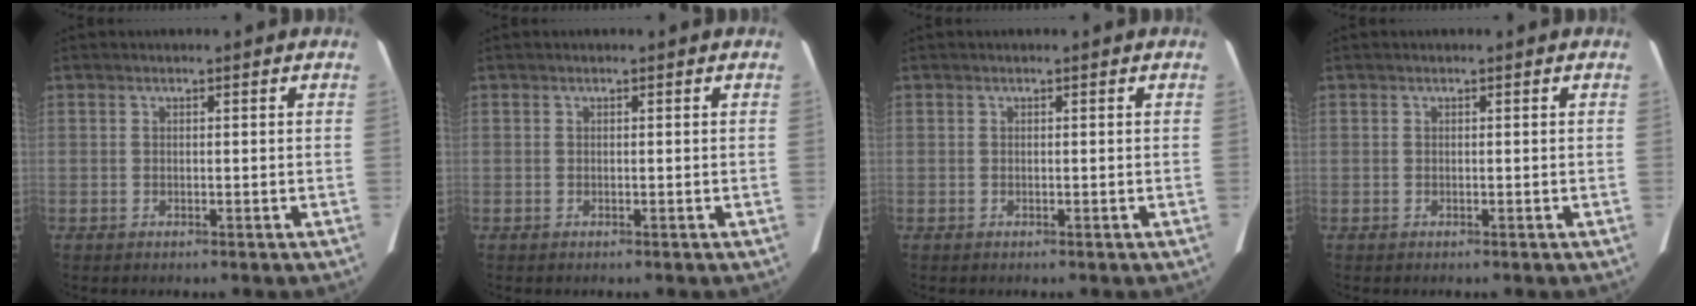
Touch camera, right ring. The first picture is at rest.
{"total": 0.0}
{"total": 0.0}
{"total": 0.0}